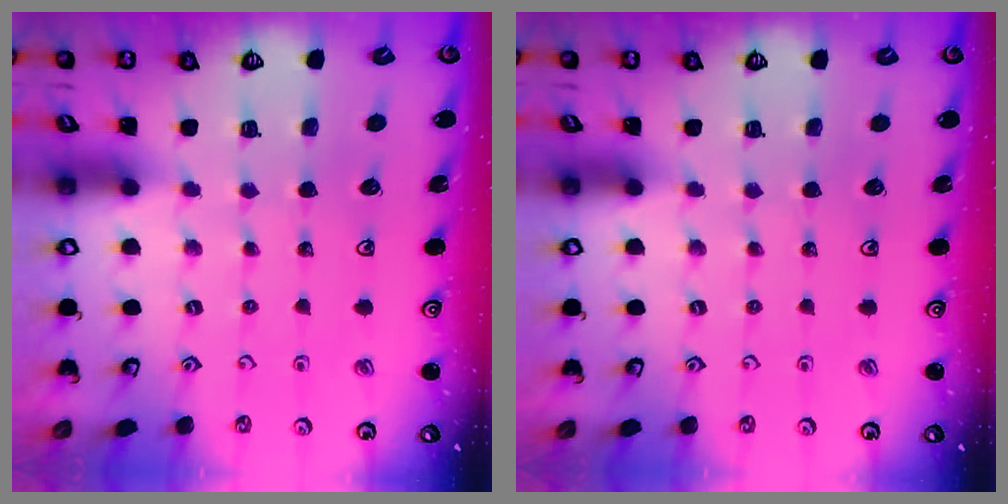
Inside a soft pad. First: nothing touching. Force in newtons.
{"total": 0.0}